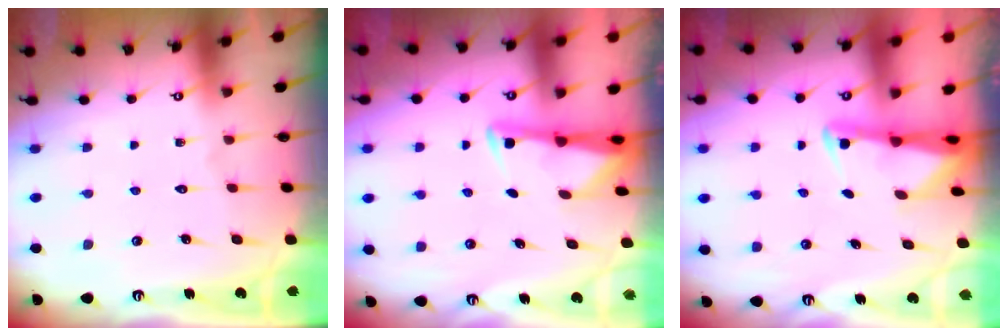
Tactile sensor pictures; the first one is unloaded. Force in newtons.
{"total": 3.3, "press": 3.3, "slide": 0.5}
{"total": 2.4, "press": 2.3, "slide": 0.4}